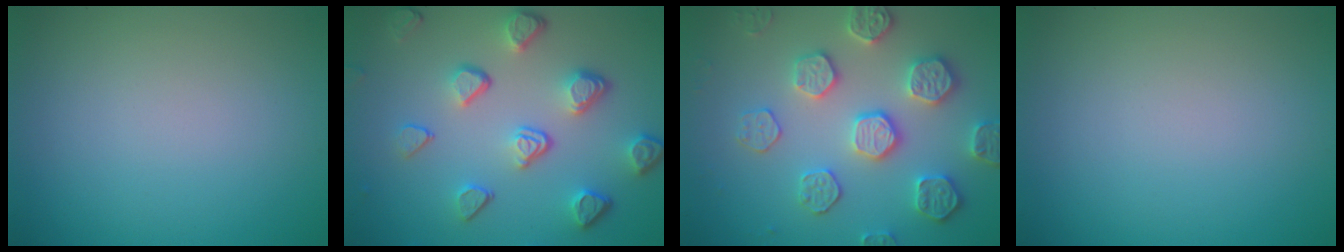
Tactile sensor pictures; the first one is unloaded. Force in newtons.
{"total": 5.1, "press": 3.7, "slide": 3.5}
{"total": 5.0, "press": 4.8, "slide": 1.4}
{"total": 0.0}